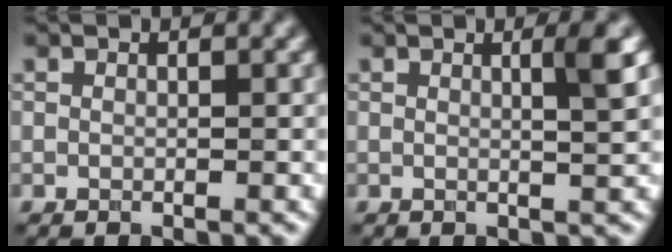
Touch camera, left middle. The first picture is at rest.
{"total": 2.4, "force": [0.6, 0.5, 2.3], "torque": [-0.029, 0.001, 0.003]}